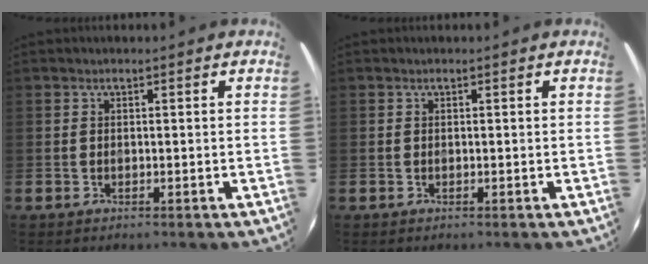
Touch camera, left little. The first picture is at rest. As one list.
[{"total": 0.0}]